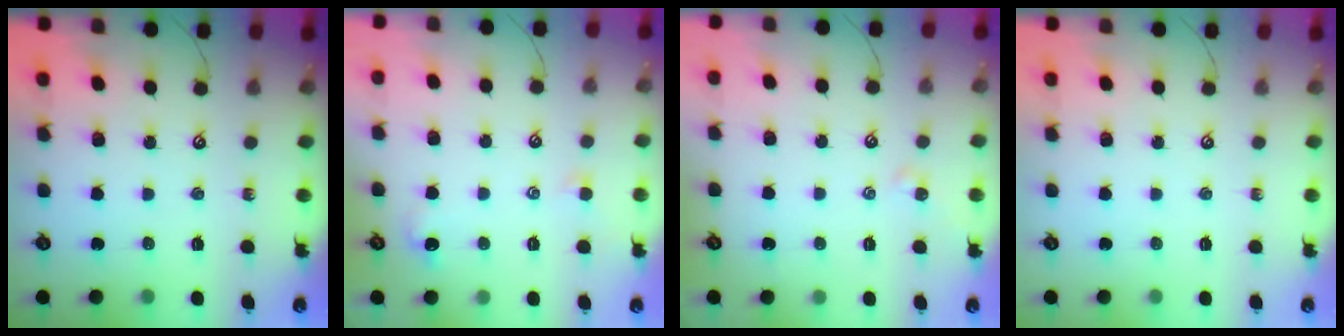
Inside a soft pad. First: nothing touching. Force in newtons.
{"total": 1.0, "press": 0.8, "slide": 0.6}
{"total": 0.0}
{"total": 0.0}